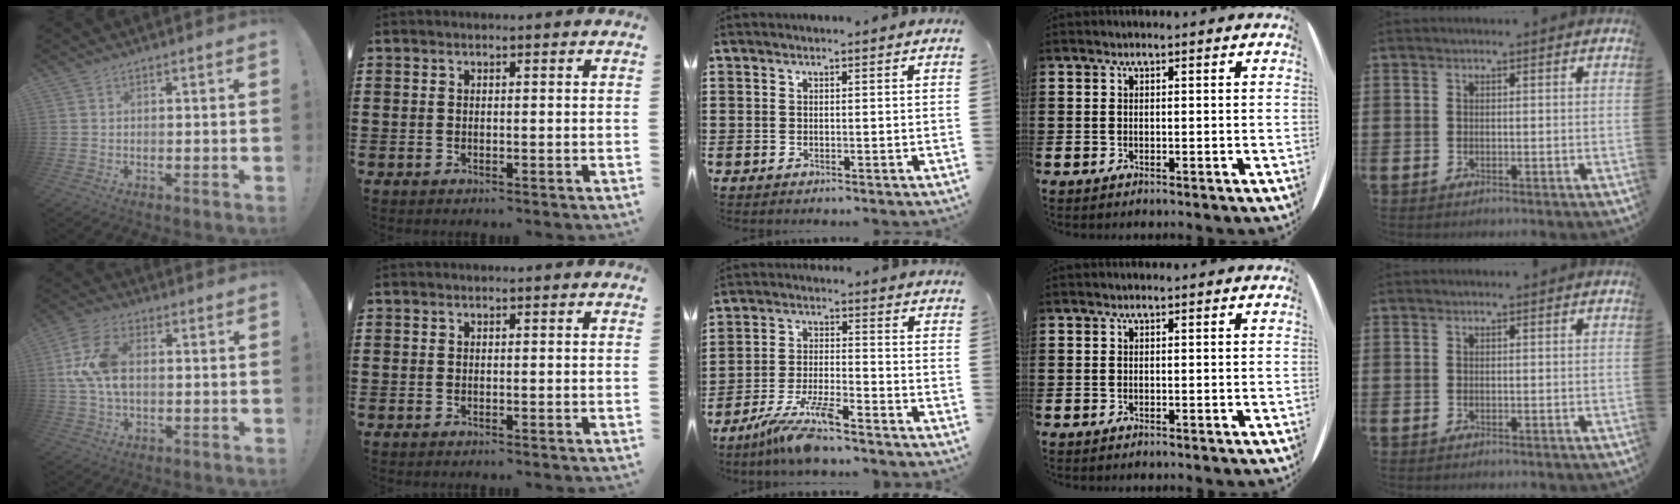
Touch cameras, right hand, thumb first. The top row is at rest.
{"thumb": {"total": 12.8, "force": [1.1, 8.0, 9.9], "torque": [-0.207, 0.006, 0.022]}, "middle": {"total": 7.8, "force": [-6.4, 0.6, 4.5], "torque": [-0.101, -0.013, -0.125]}}